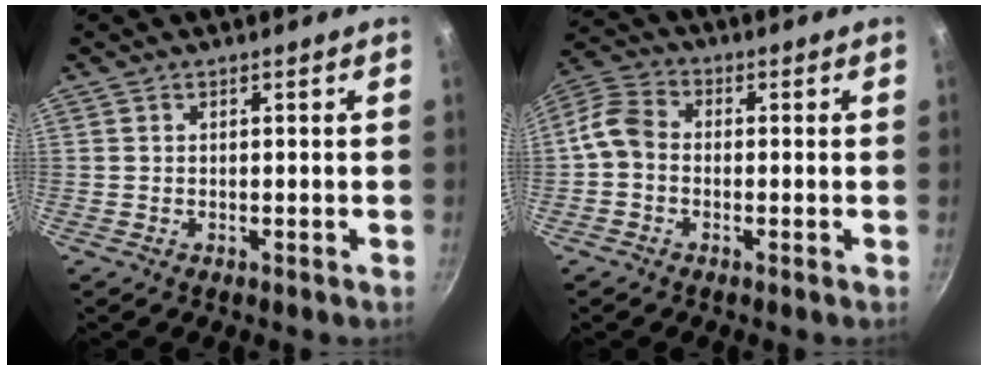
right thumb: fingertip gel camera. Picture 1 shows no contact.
{"total": 6.3, "force": [-1.3, 4.9, 3.8], "torque": [-0.071, 0.026, -0.043]}